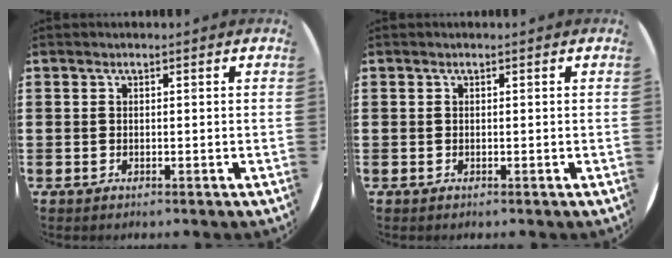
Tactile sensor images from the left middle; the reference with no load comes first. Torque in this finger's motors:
{"motor_torque": [0.18, -0.18, 0.01, 0.00]}